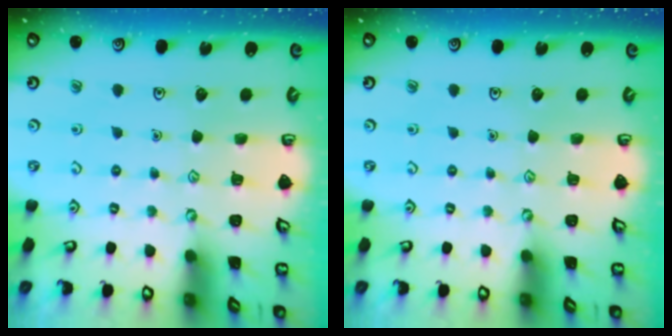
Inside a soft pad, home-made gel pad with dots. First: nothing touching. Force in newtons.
{"total": 0.0}